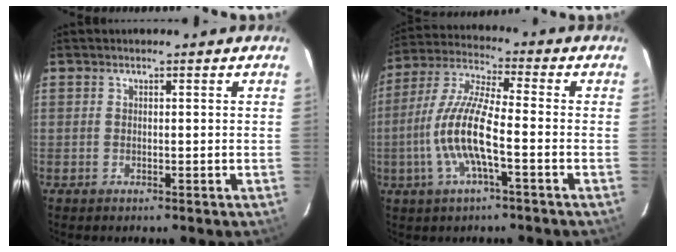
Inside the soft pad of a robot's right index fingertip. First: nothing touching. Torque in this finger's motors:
{"motor_torque": [1.88, -0.26, 1.05, 0.21]}